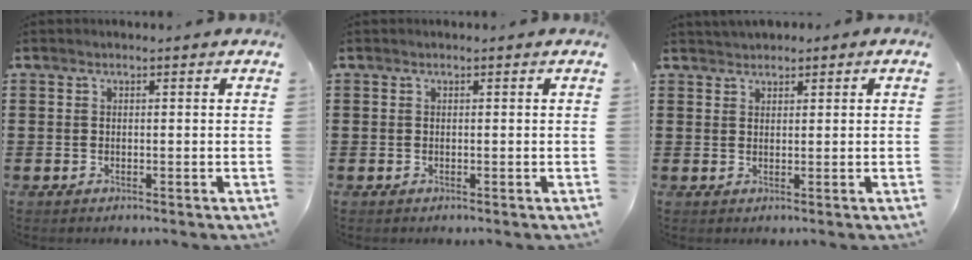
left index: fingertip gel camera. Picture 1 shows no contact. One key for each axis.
{"total": 0.0}
{"total": 1.6, "fx": 1.5, "fy": 0.7, "fz": 0.1, "tx": -0.006, "ty": 0.006, "tz": 0.029}